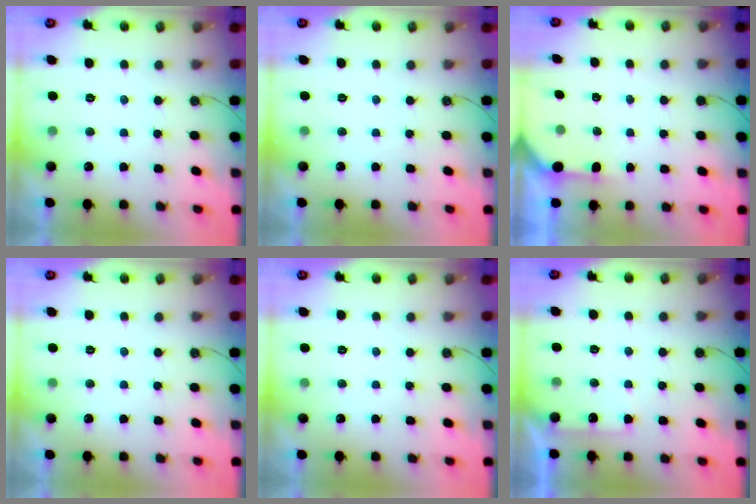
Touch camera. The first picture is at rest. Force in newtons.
{"total": 0.0}
{"total": 1.7, "press": 1.7, "slide": 0.2}
{"total": 0.0}
{"total": 0.0}
{"total": 4.1, "press": 4.1, "slide": 0.5}